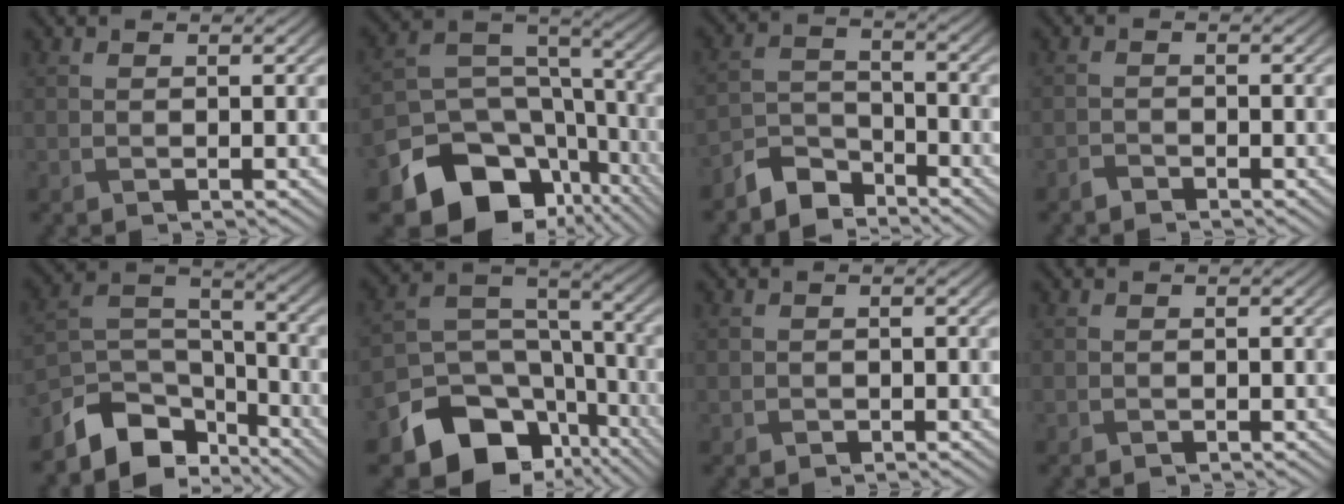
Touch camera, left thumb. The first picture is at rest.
{"total": 15.0, "force": [-8.7, 10.3, 6.5], "torque": [-0.161, -0.044, -0.131]}
{"total": 5.8, "force": [-5.0, 2.4, 1.6], "torque": [-0.035, -0.002, -0.113]}
{"total": 1.2, "force": [-1.1, 0.4, 0.3], "torque": [-0.006, 0.000, -0.025]}
{"total": 10.0, "force": [-7.4, 5.0, 4.5], "torque": [-0.089, -0.017, -0.141]}
{"total": 13.6, "force": [-8.3, 9.0, 5.9], "torque": [-0.135, -0.028, -0.137]}
{"total": 0.8, "force": [-0.3, 0.8, 0.1], "torque": [0.001, -0.005, -0.007]}
{"total": 0.0}